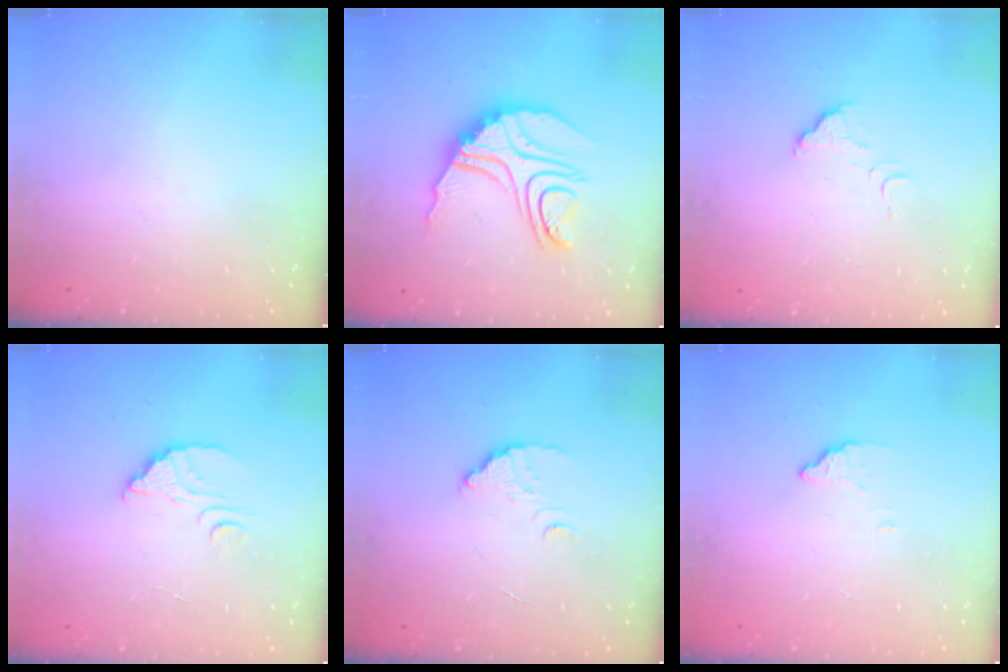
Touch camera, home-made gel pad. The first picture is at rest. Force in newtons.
{"total": 14.9, "press": 14.9, "slide": 1.4}
{"total": 2.9, "press": 2.9, "slide": 0.1}
{"total": 2.9, "press": 2.9, "slide": 0.1}
{"total": 2.7, "press": 2.7, "slide": 0.2}
{"total": 2.4, "press": 2.4, "slide": 0.1}